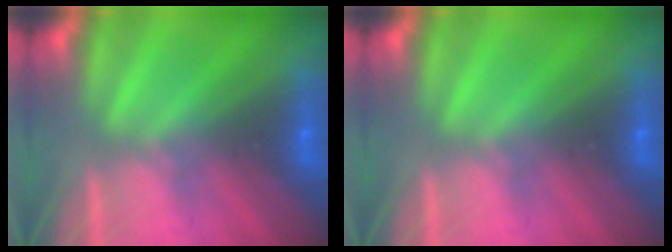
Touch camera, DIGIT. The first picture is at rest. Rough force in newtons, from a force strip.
{"total": 0.0}